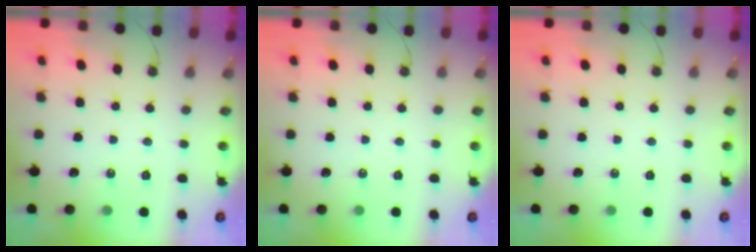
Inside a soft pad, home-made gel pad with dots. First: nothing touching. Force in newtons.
{"total": 0.0}
{"total": 0.0}